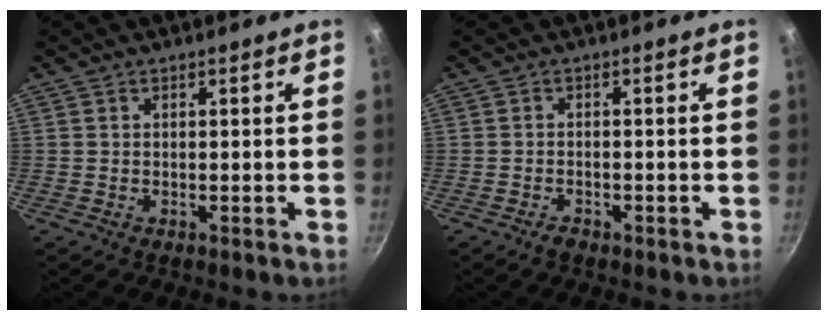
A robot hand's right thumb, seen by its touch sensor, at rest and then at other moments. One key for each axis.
{"total": 1.9, "fx": -1.4, "fy": 1.1, "fz": 0.8, "tx": -0.015, "ty": 0.015, "tz": -0.020}